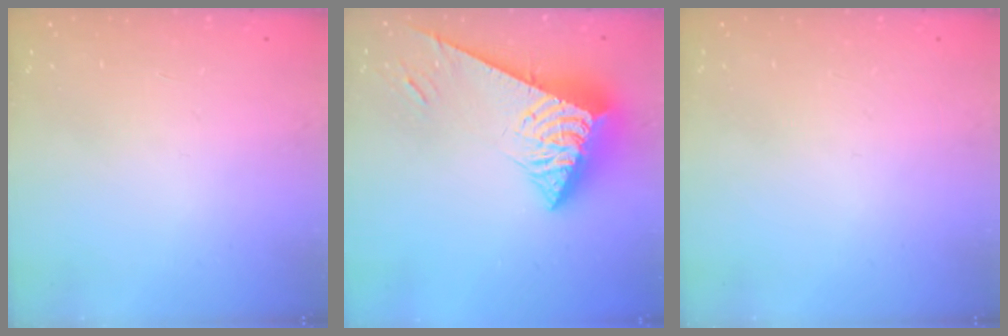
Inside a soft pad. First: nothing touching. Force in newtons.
{"total": 9.8, "press": 9.7, "slide": 1.1}
{"total": 0.0}